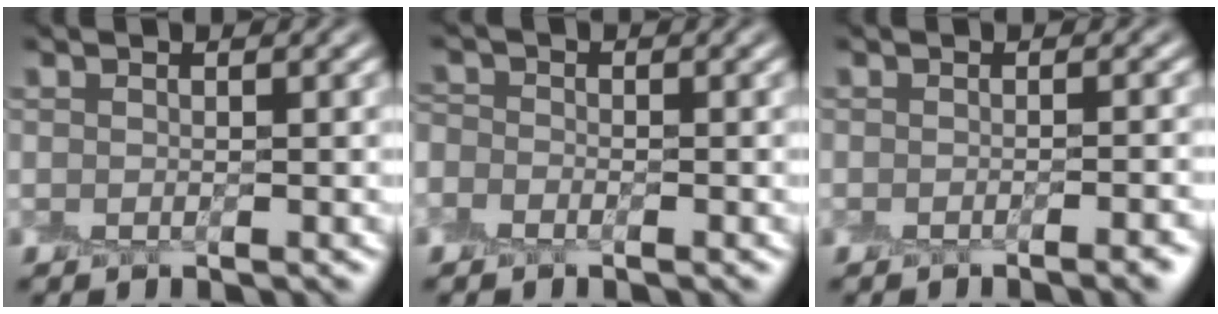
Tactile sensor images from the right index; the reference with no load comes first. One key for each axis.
{"total": 1.0, "fx": -0.8, "fy": 0.6, "fz": 0.0, "tx": 0.002, "ty": 0.003, "tz": -0.025}
{"total": 2.7, "fx": -2.0, "fy": 0.3, "fz": 1.8, "tx": -0.016, "ty": -0.002, "tz": -0.023}